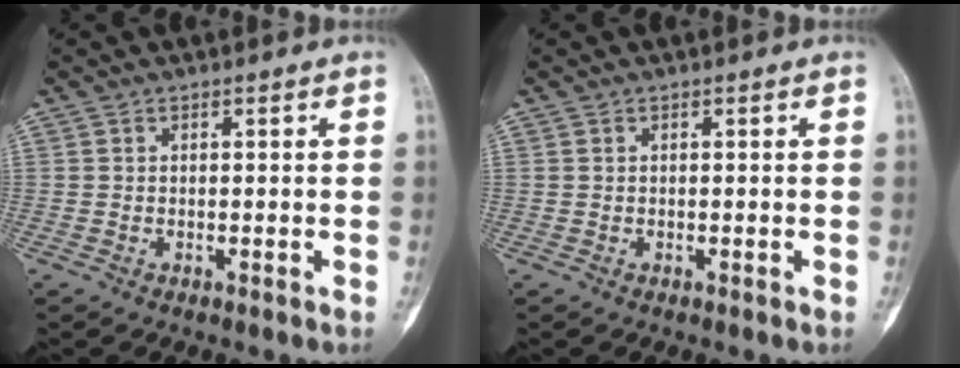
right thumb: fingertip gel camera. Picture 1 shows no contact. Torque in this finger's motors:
{"motor_torque": [0.00, 0.00, 0.00, -0.01, 0.00]}